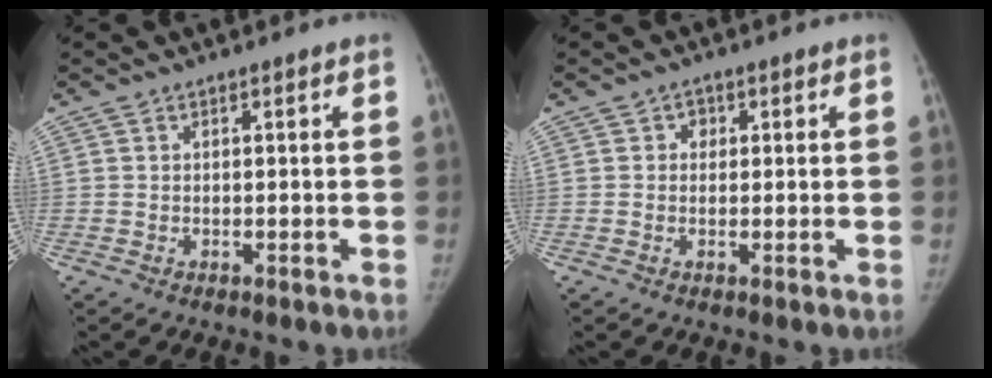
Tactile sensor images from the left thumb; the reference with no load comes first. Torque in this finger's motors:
{"motor_torque": [0.11, 0.01, 0.29, 0.00, 0.03]}